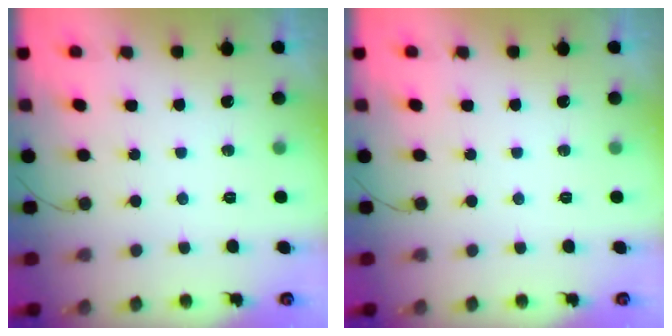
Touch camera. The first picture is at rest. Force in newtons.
{"total": 0.0}